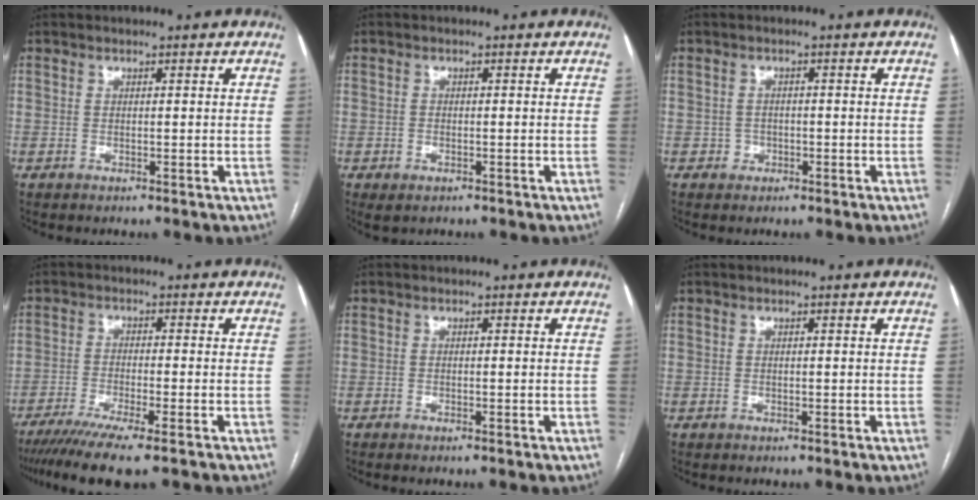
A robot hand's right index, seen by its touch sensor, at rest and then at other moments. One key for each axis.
{"total": 1.9, "fx": -1.0, "fy": 1.1, "fz": 1.1, "tx": -0.023, "ty": -0.002, "tz": -0.007}
{"total": 1.5, "fx": -0.7, "fy": 1.3, "fz": 0.2, "tx": 0.002, "ty": 0.007, "tz": -0.011}
{"total": 9.7, "fx": -7.3, "fy": 0.0, "fz": 6.3, "tx": -0.097, "ty": -0.023, "tz": -0.115}
{"total": 0.9, "fx": -0.7, "fy": -0.1, "fz": 0.5, "tx": -0.012, "ty": -0.002, "tz": -0.010}
{"total": 0.0}